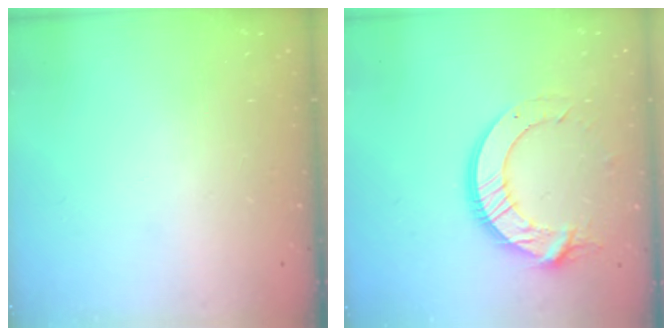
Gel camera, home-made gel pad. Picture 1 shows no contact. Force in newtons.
{"total": 14.7, "press": 14.7, "slide": 1.6}